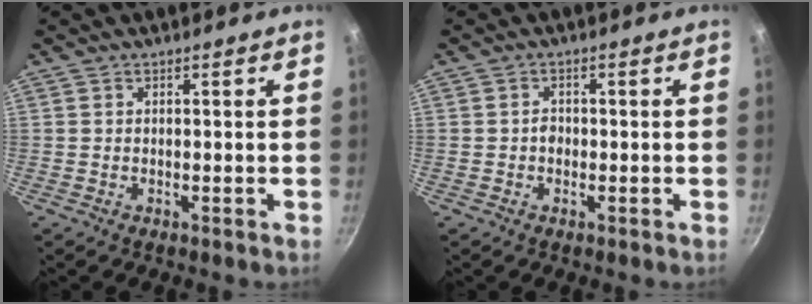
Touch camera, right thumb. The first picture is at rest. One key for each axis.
{"total": 1.6, "fx": -0.3, "fy": 1.4, "fz": 0.8, "tx": -0.007, "ty": 0.009, "tz": -0.005}